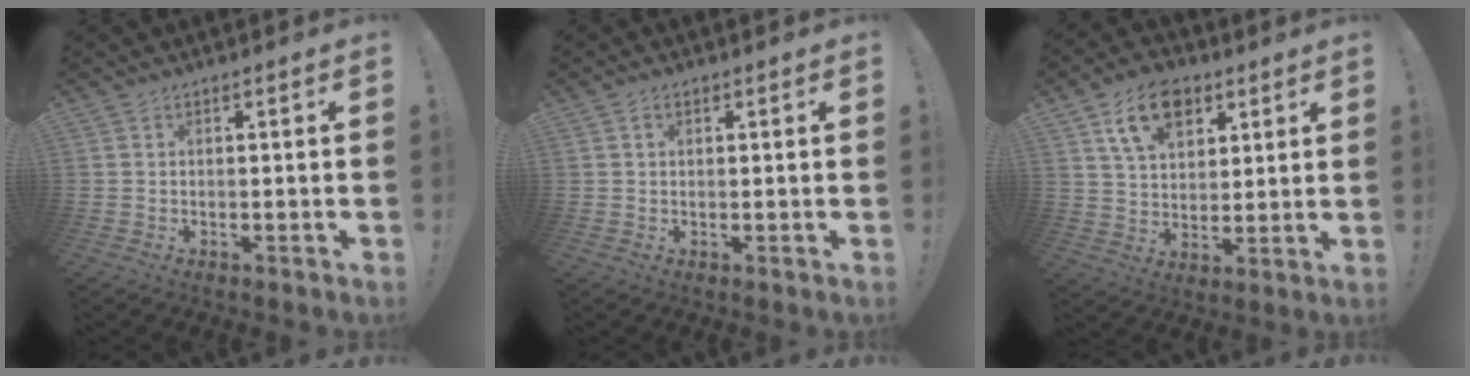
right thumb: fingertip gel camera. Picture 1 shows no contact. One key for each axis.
{"total": 1.3, "fx": 0.6, "fy": 0.9, "fz": 0.7, "tx": -0.010, "ty": 0.001, "tz": 0.011}
{"total": 13.5, "fx": 6.9, "fy": 9.1, "fz": 7.2, "tx": -0.102, "ty": -0.021, "tz": 0.128}